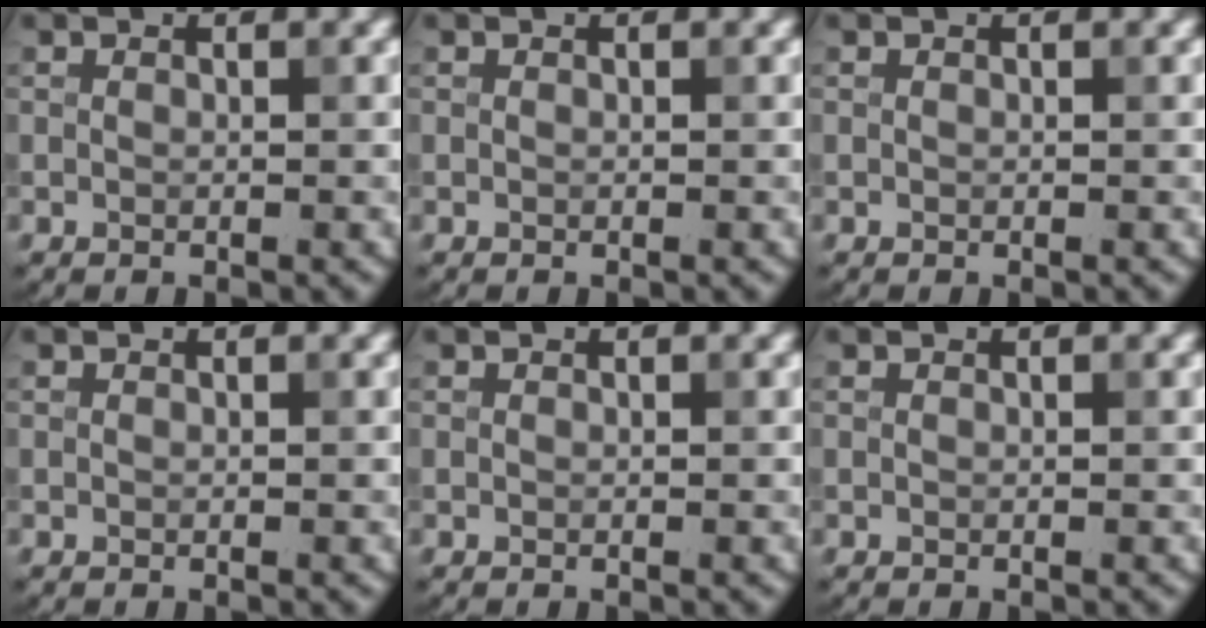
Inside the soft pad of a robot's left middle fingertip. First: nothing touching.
{"total": 0.0}
{"total": 0.0}
{"total": 0.0}
{"total": 0.0}
{"total": 0.0}